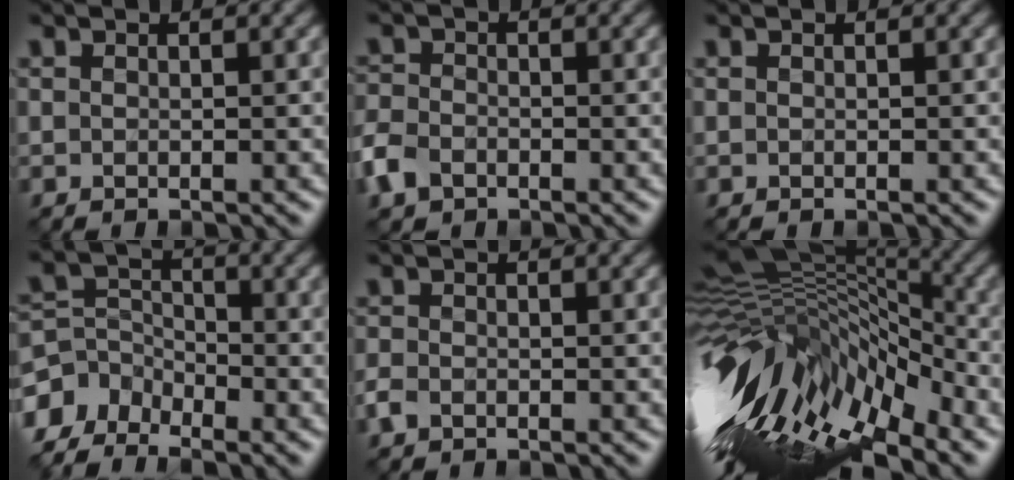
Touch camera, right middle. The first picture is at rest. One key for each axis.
{"total": 3.1, "fx": -1.8, "fy": 2.1, "fz": 1.4, "tx": -0.035, "ty": -0.002, "tz": -0.047}
{"total": 0.0}
{"total": 4.0, "fx": -3.2, "fy": 2.3, "fz": 1.0, "tx": -0.022, "ty": 0.001, "tz": -0.074}
{"total": 1.4, "fx": -0.8, "fy": 0.9, "fz": 0.6, "tx": -0.012, "ty": 0.000, "tz": -0.019}
{"total": 15.7, "fx": -3.0, "fy": 6.7, "fz": 13.8, "tx": -0.249, "ty": 0.013, "tz": -0.047}